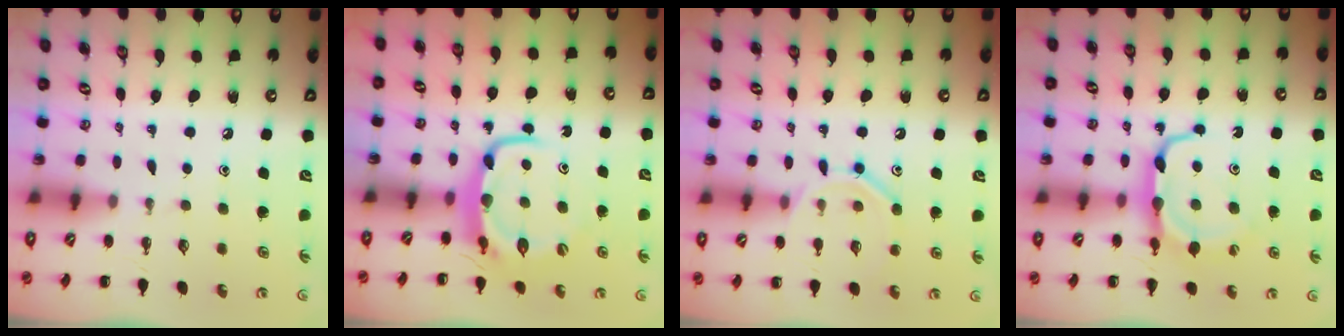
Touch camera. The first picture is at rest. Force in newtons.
{"total": 7.7, "press": 7.6, "slide": 1.2}
{"total": 10.0, "press": 9.9, "slide": 1.1}
{"total": 8.6, "press": 8.5, "slide": 1.4}